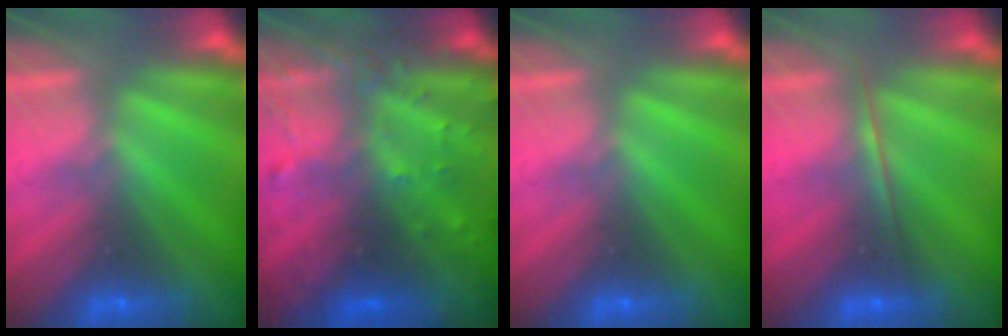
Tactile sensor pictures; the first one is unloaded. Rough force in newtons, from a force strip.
{"total": 7.3}
{"total": 0.0}
{"total": 1.7}